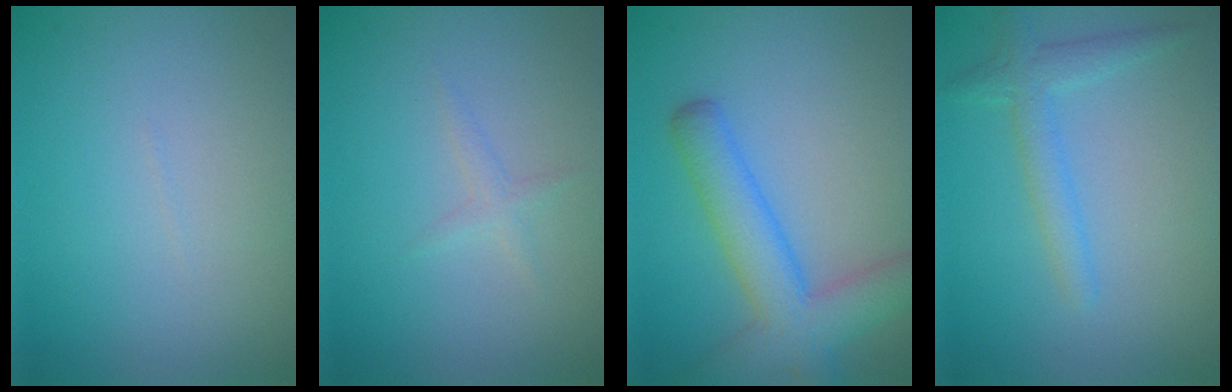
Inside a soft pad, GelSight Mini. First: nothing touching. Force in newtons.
{"total": 0.5, "press": 0.5, "slide": 0.0}
{"total": 6.1, "press": 6.1, "slide": 0.4}
{"total": 2.4, "press": 2.4, "slide": 0.2}